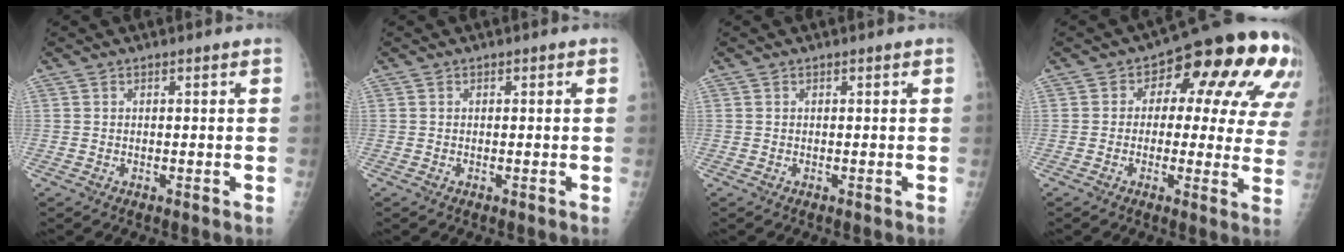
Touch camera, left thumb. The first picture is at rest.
{"total": 0.0}
{"total": 0.0}
{"total": 18.9, "force": [5.9, 10.0, 15.0], "torque": [-0.131, 0.021, 0.063]}